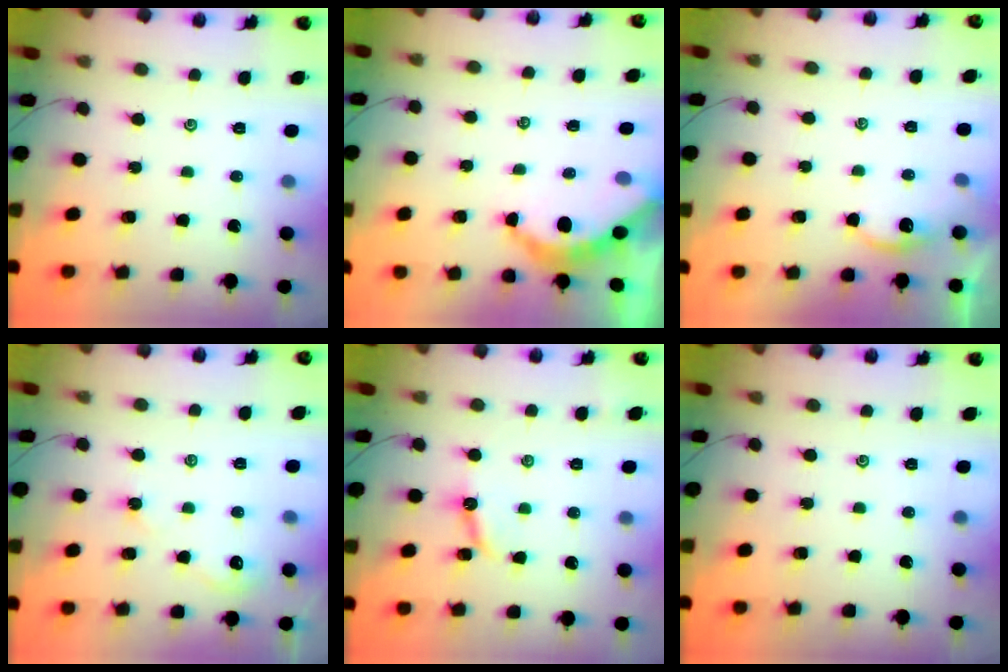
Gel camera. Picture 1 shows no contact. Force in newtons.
{"total": 5.4, "press": 5.4, "slide": 0.4}
{"total": 2.2, "press": 2.2, "slide": 0.2}
{"total": 2.4, "press": 2.4, "slide": 0.4}
{"total": 7.2, "press": 7.2, "slide": 0.2}
{"total": 0.0}